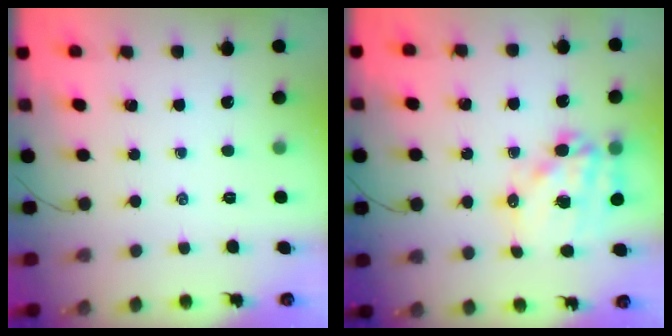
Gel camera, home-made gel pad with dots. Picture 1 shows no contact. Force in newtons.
{"total": 15.9, "press": 15.4, "slide": 3.8}